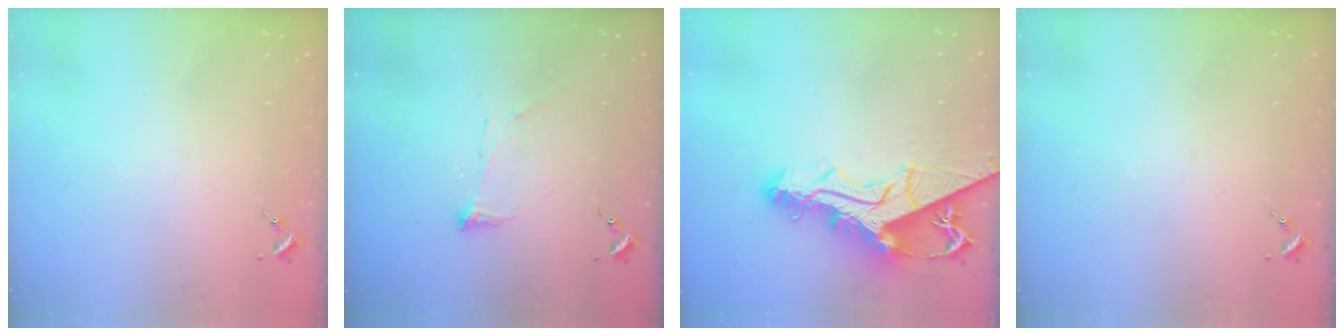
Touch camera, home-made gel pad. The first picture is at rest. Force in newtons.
{"total": 6.3, "press": 6.2, "slide": 0.7}
{"total": 16.6, "press": 16.5, "slide": 1.4}
{"total": 0.0}